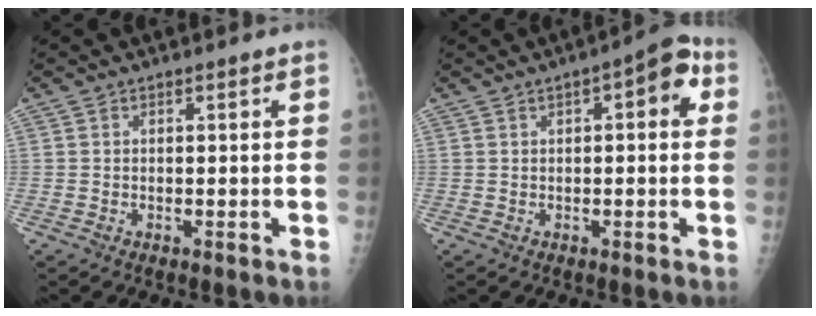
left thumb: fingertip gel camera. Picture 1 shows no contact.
{"total": 6.9, "force": [1.9, 2.8, 6.0], "torque": [-0.057, 0.017, 0.014]}